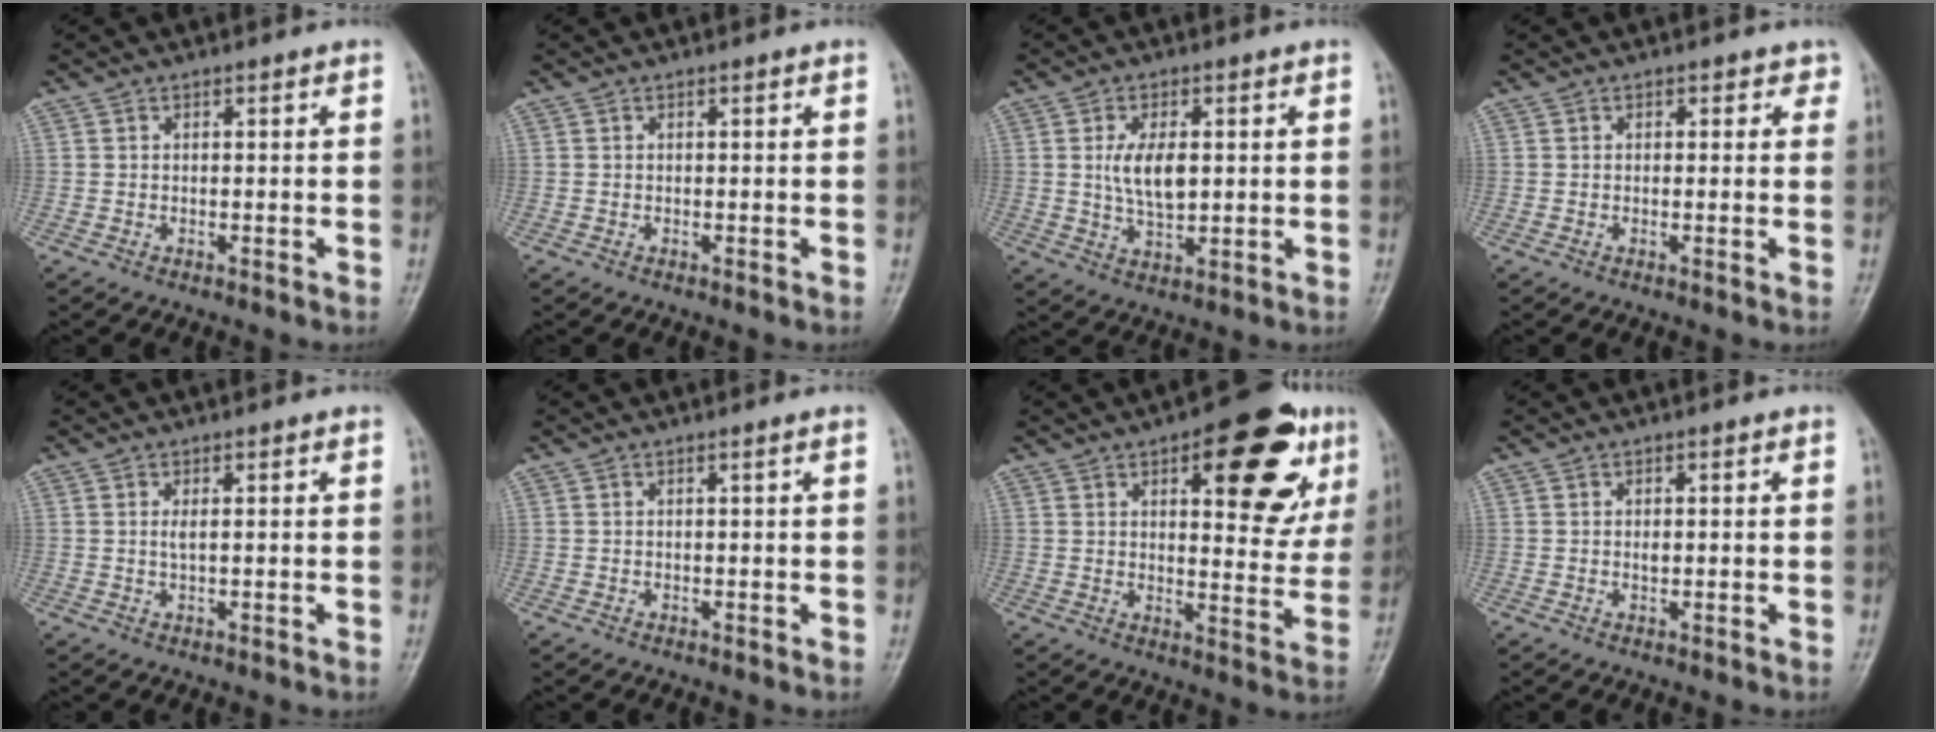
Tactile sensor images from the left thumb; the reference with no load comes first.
{"total": 0.0}
{"total": 7.3, "force": [1.0, 3.8, 6.2], "torque": [-0.108, -0.009, 0.020]}
{"total": 2.0, "force": [0.9, 1.5, 0.8], "torque": [0.019, 0.000, 0.003]}
{"total": 1.2, "force": [0.3, 0.4, 1.1], "torque": [-0.024, -0.002, 0.006]}
{"total": 0.0}
{"total": 19.1, "force": [8.4, 7.8, 15.4], "torque": [-0.154, -0.024, 0.108]}
{"total": 1.0, "force": [0.1, 0.7, 0.7], "torque": [-0.009, 0.000, 0.001]}